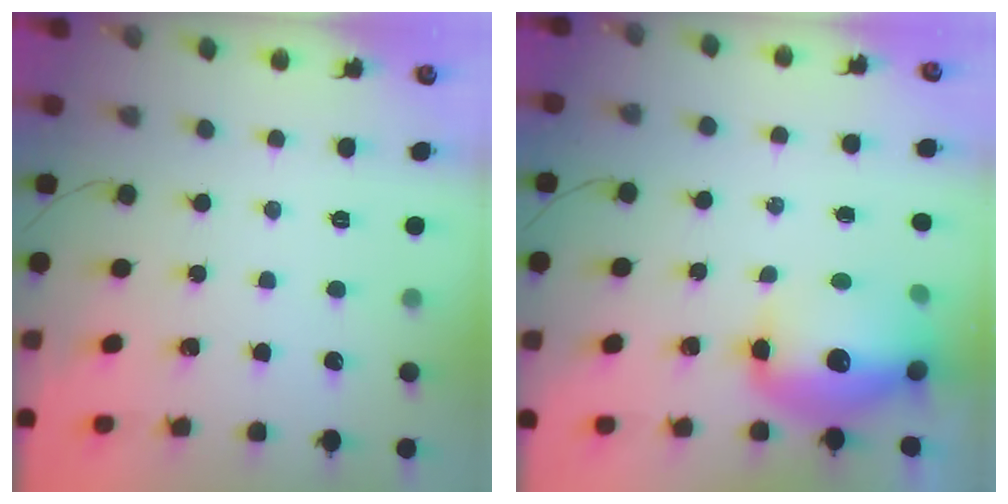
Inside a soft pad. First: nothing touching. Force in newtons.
{"total": 14.9, "press": 14.5, "slide": 3.4}